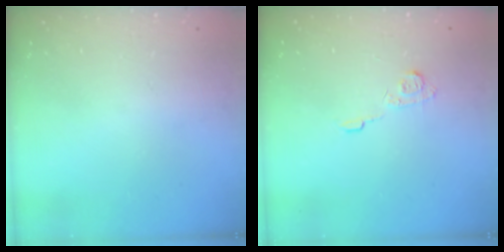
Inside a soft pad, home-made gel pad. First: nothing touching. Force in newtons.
{"total": 6.2, "press": 6.2, "slide": 0.5}